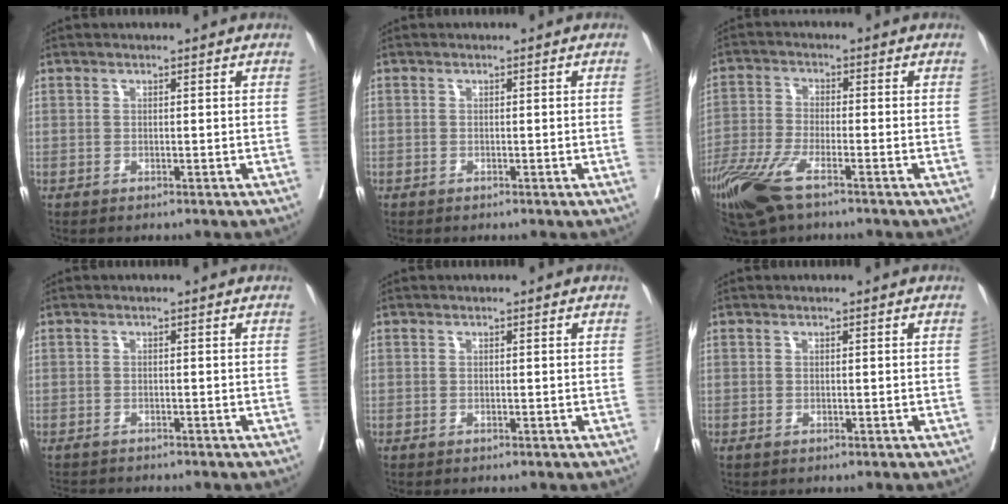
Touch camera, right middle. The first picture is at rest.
{"total": 0.0}
{"total": 10.6, "force": [-7.0, 2.6, 7.5], "torque": [-0.155, -0.023, -0.133]}
{"total": 3.0, "force": [-3.0, 0.2, 0.4], "torque": [-0.002, -0.011, -0.048]}
{"total": 0.0}
{"total": 0.0}